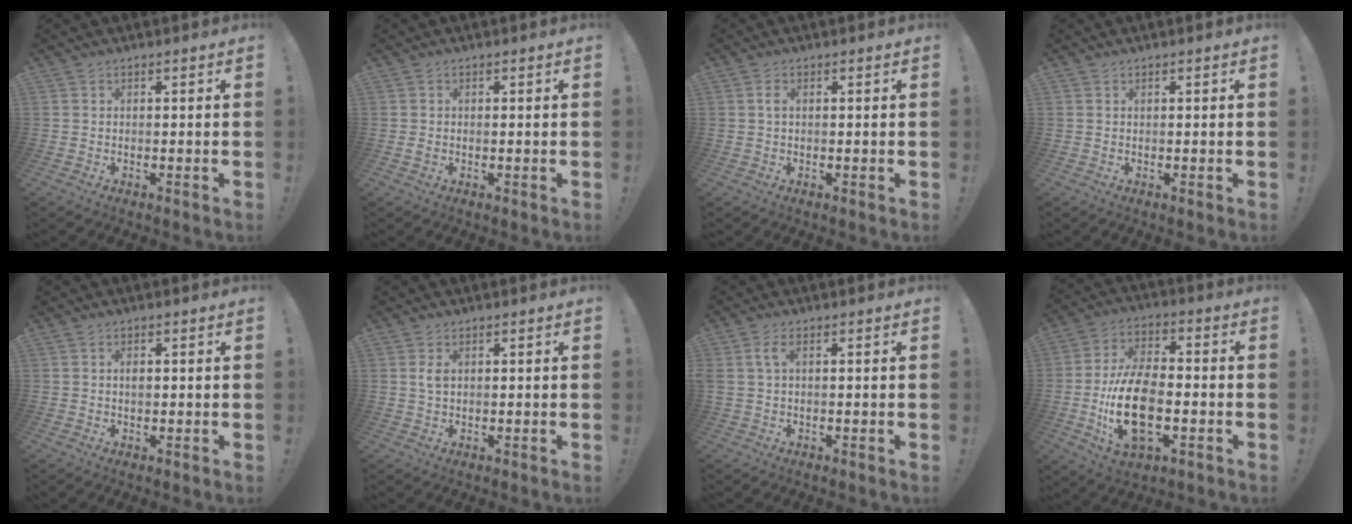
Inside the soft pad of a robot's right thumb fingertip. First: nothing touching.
{"total": 0.9, "force": [-0.1, 0.5, 0.8], "torque": [-0.012, 0.002, -0.003]}
{"total": 1.5, "force": [0.4, 0.7, 1.3], "torque": [-0.024, 0.003, 0.005]}
{"total": 0.0}
{"total": 1.5, "force": [0.1, 1.0, 1.1], "torque": [-0.014, 0.000, -0.001]}
{"total": 2.5, "force": [0.9, 1.3, 1.9], "torque": [-0.023, -0.003, 0.013]}
{"total": 3.2, "force": [0.7, 1.1, 3.0], "torque": [-0.071, 0.006, 0.012]}
{"total": 17.9, "force": [-4.2, 10.2, 14.1], "torque": [-0.262, 0.010, -0.068]}